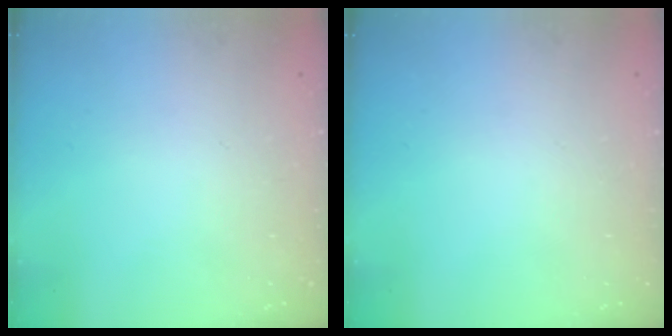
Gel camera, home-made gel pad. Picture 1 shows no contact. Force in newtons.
{"total": 0.0}